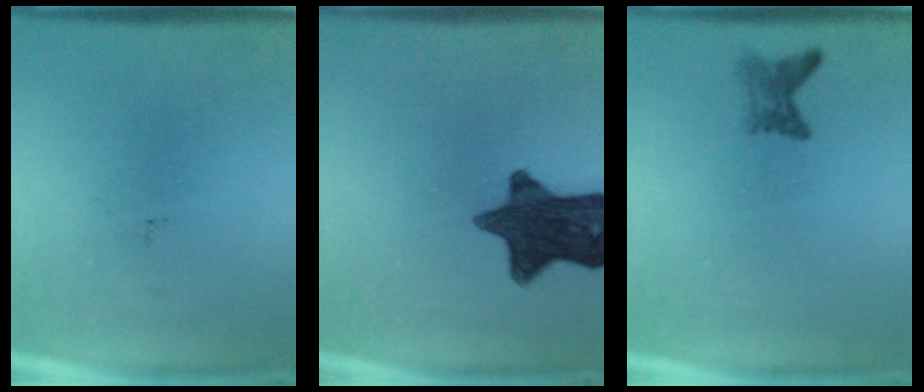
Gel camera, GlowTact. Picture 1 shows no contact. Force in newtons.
{"total": 13.3}
{"total": 1.9}